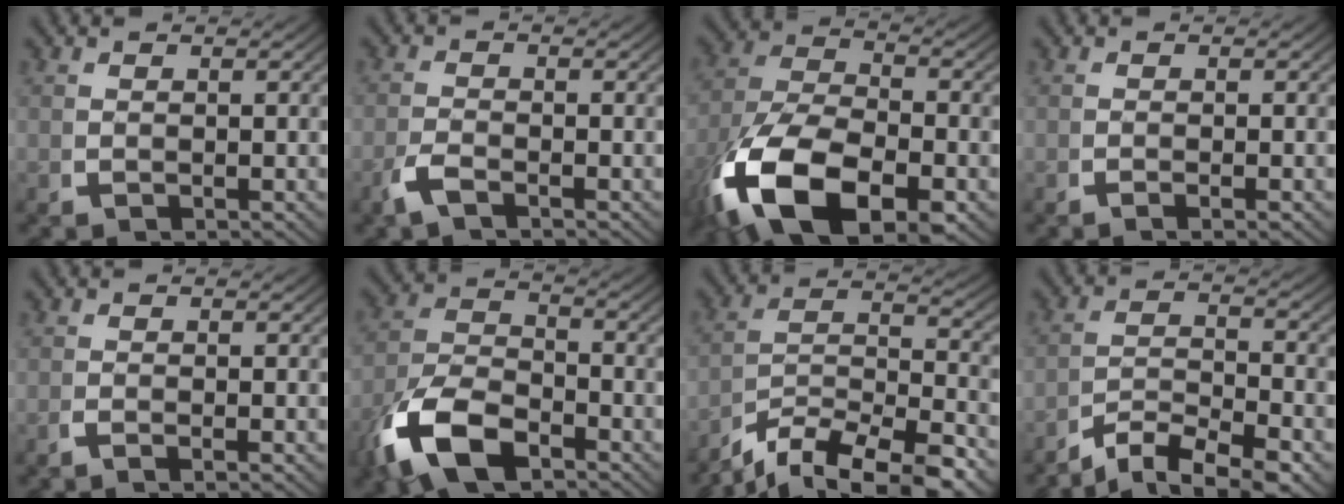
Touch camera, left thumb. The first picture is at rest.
{"total": 1.9, "force": [-1.4, 0.8, 1.0], "torque": [-0.027, -0.004, -0.031]}
{"total": 14.4, "force": [-4.3, 8.9, 10.5], "torque": [-0.247, -0.066, -0.041]}
{"total": 0.9, "force": [-0.4, -0.2, 0.8], "torque": [-0.017, 0.004, -0.011]}
{"total": 0.9, "force": [-0.5, -0.3, 0.7], "torque": [-0.017, 0.001, -0.013]}
{"total": 8.4, "force": [-3.4, 5.2, 5.6], "torque": [-0.123, -0.020, -0.054]}
{"total": 9.2, "force": [-3.7, 5.4, 6.6], "torque": [-0.125, -0.024, -0.058]}
{"total": 5.9, "force": [-2.9, 3.3, 3.9], "torque": [-0.073, -0.019, -0.050]}